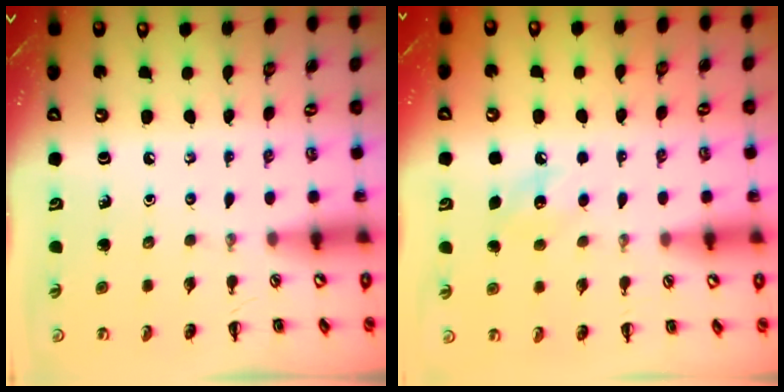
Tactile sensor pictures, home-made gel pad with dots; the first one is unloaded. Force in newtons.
{"total": 8.0, "press": 7.7, "slide": 2.2}